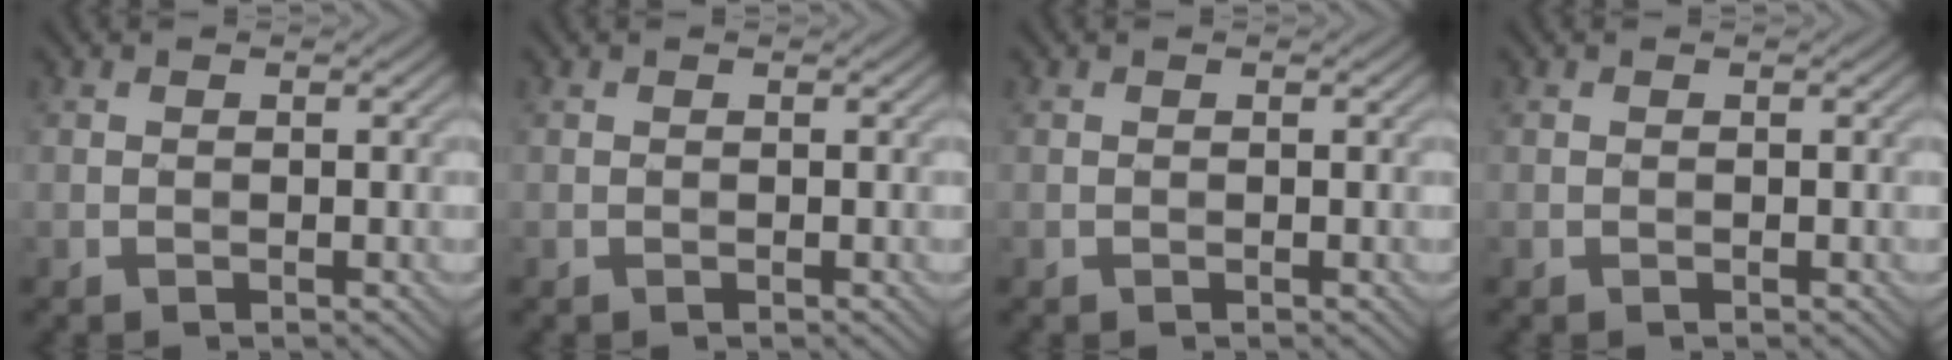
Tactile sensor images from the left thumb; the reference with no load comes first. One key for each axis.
{"total": 0.0}
{"total": 0.0}
{"total": 0.0}